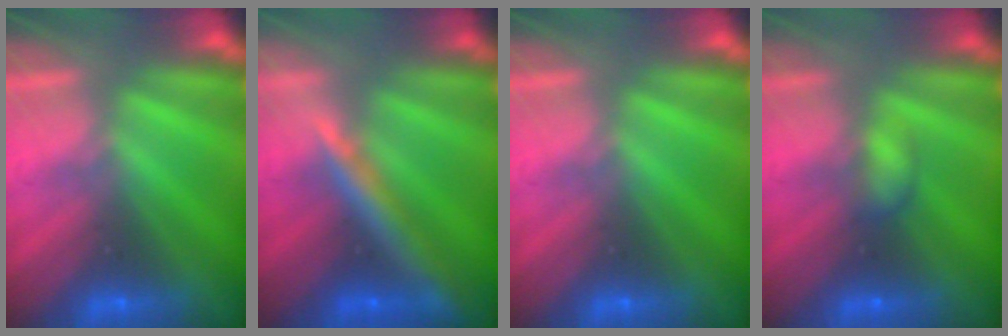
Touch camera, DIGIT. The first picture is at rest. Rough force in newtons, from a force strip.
{"total": 5.5}
{"total": 0.0}
{"total": 2.2}